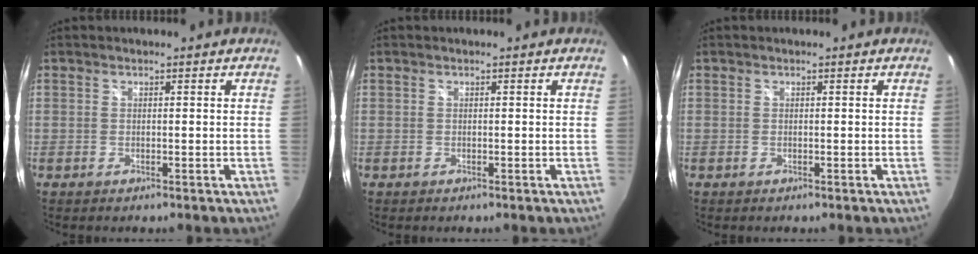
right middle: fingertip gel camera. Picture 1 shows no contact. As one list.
[{"total": 0.0}, {"total": 0.0}]